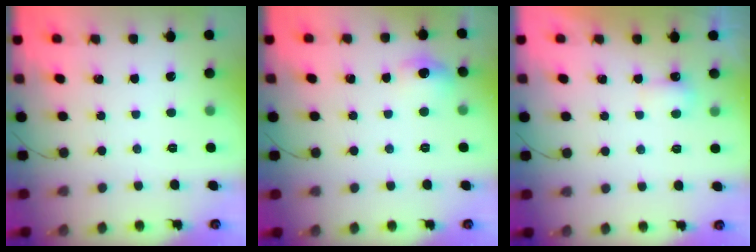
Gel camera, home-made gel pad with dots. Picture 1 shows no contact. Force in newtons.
{"total": 7.9, "press": 7.6, "slide": 2.1}
{"total": 3.4, "press": 3.3, "slide": 0.8}